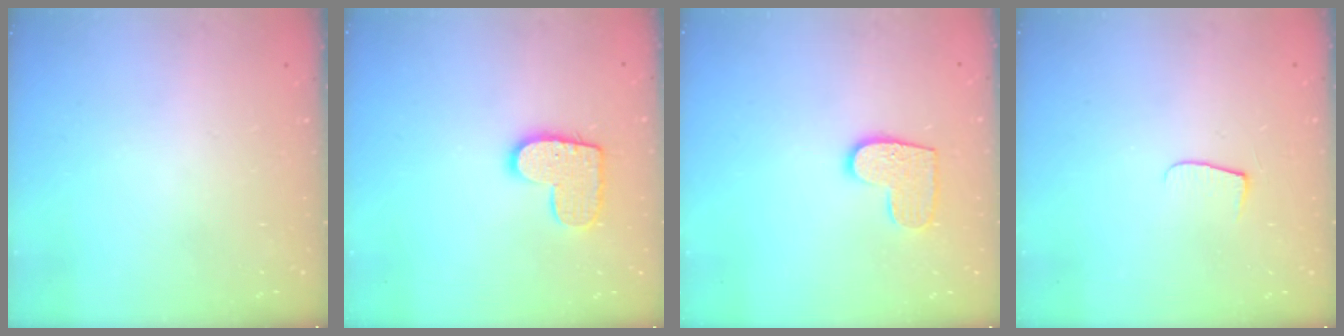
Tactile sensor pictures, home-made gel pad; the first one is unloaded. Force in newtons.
{"total": 11.2, "press": 11.2, "slide": 0.7}
{"total": 9.3, "press": 9.3, "slide": 0.3}
{"total": 4.3, "press": 4.2, "slide": 0.5}